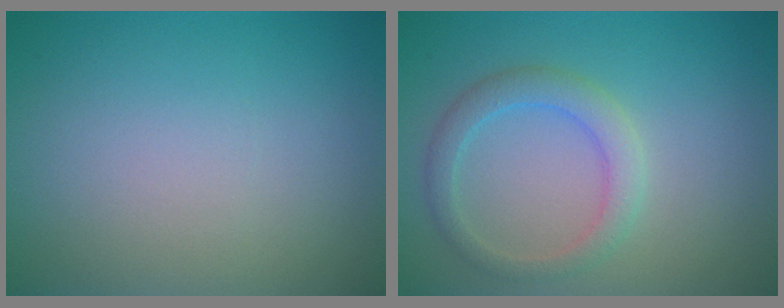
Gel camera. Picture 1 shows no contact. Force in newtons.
{"total": 2.7, "press": 2.7, "slide": 0.0}